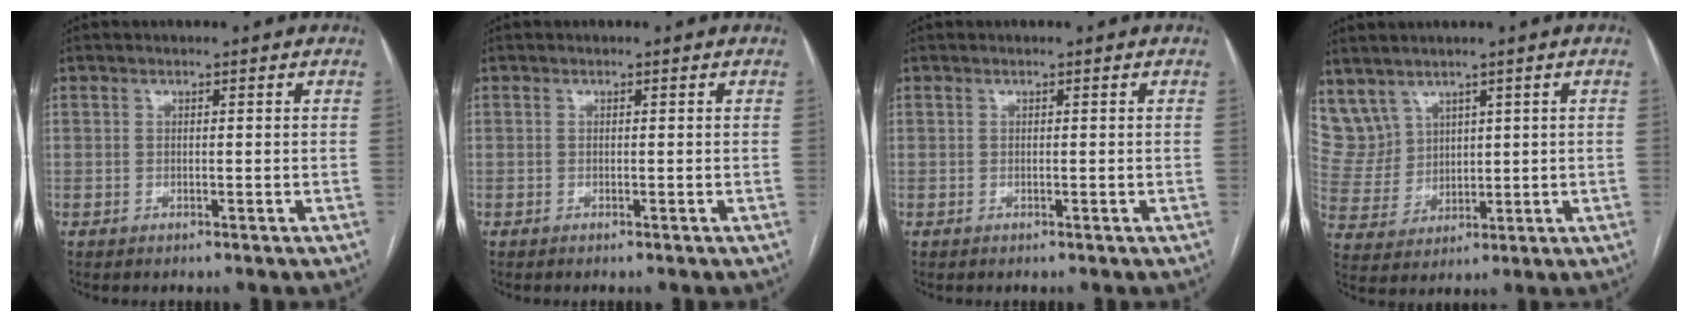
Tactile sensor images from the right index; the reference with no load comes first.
{"total": 0.0}
{"total": 0.0}
{"total": 7.2, "force": [4.9, 5.2, 0.7], "torque": [-0.030, 0.025, 0.120]}